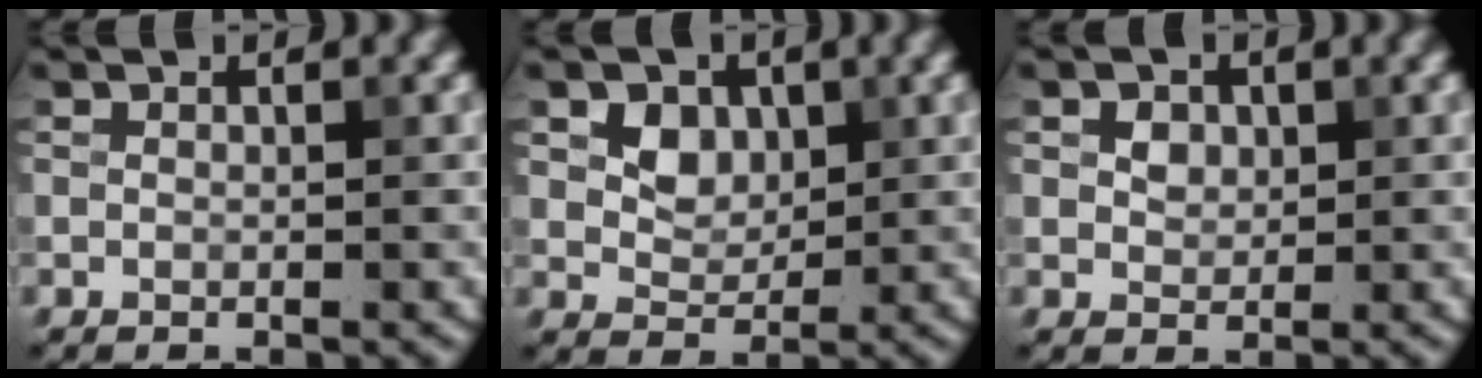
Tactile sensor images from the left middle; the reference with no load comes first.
{"total": 2.8, "force": [0.7, 2.2, 1.5], "torque": [-0.028, 0.000, 0.014]}
{"total": 3.6, "force": [1.8, 2.3, 2.1], "torque": [-0.047, 0.011, 0.024]}